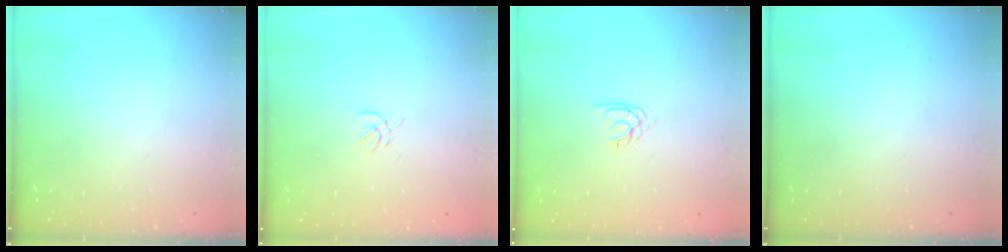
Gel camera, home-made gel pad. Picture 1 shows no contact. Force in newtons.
{"total": 1.6, "press": 1.5, "slide": 0.6}
{"total": 1.7, "press": 1.7, "slide": 0.1}
{"total": 0.0}